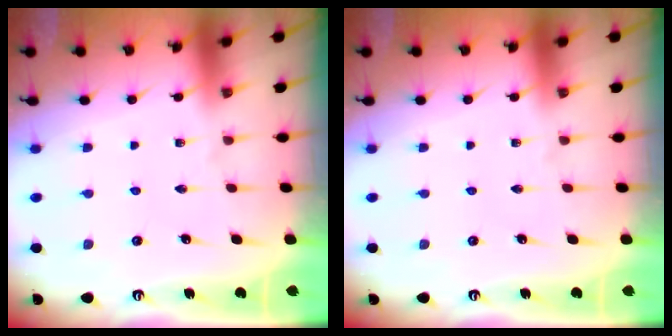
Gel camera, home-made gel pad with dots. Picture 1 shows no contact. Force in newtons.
{"total": 0.0}